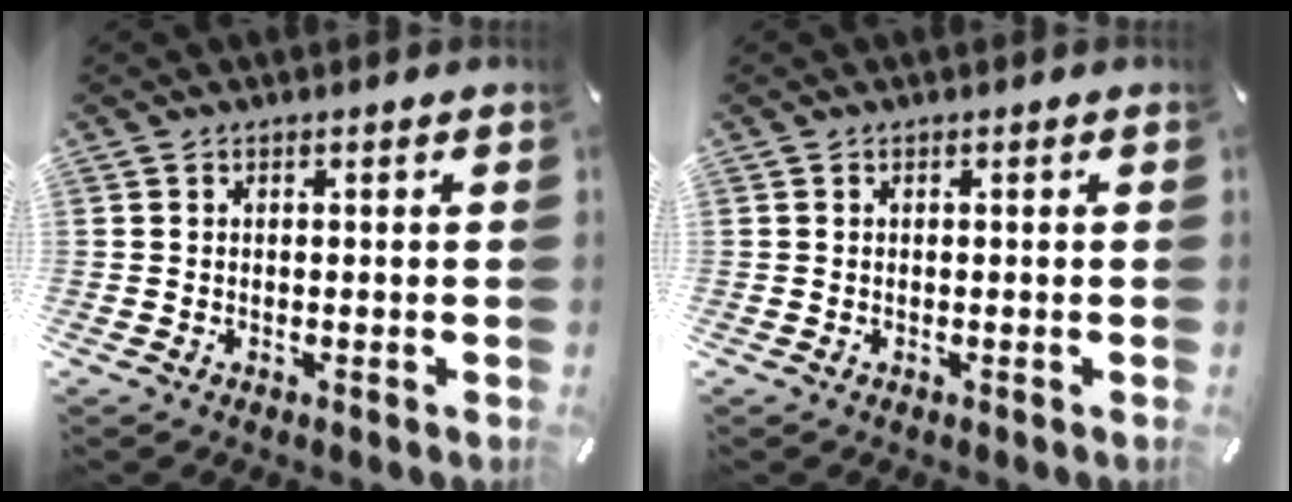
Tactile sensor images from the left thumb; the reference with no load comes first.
{"total": 0.0}